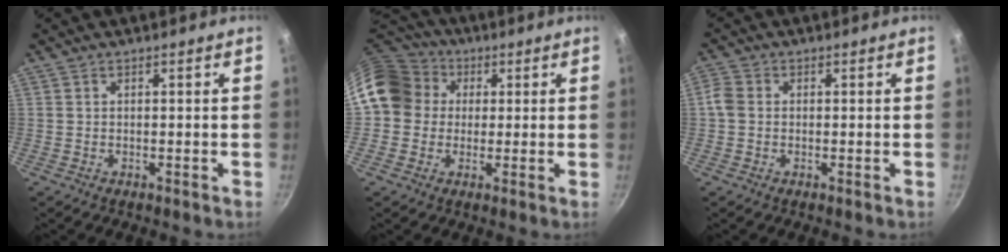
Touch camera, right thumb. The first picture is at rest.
{"total": 13.8, "force": [2.2, 12.2, 6.2], "torque": [-0.095, 0.038, 0.025]}
{"total": 2.9, "force": [-0.2, 2.4, 1.7], "torque": [-0.036, 0.009, -0.013]}